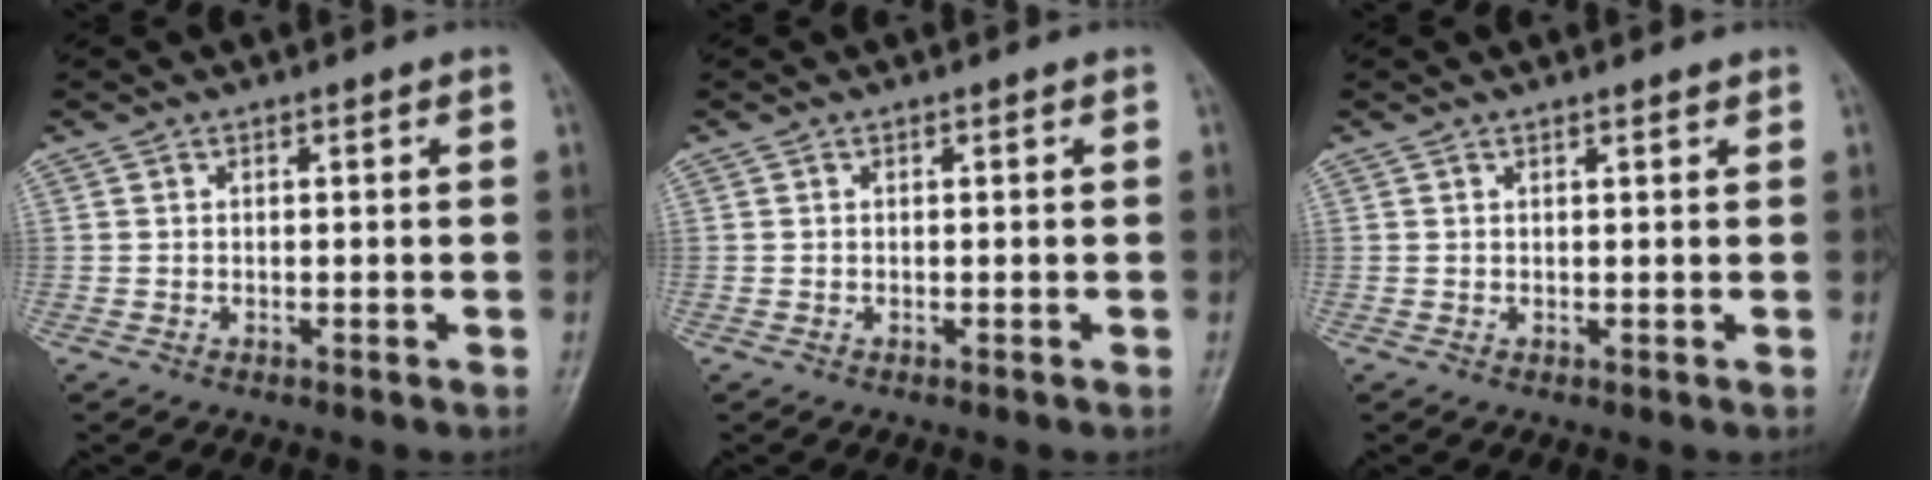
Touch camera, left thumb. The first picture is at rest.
{"total": 0.0}
{"total": 0.9, "force": [0.7, 0.2, 0.4], "torque": [-0.008, -0.005, 0.011]}